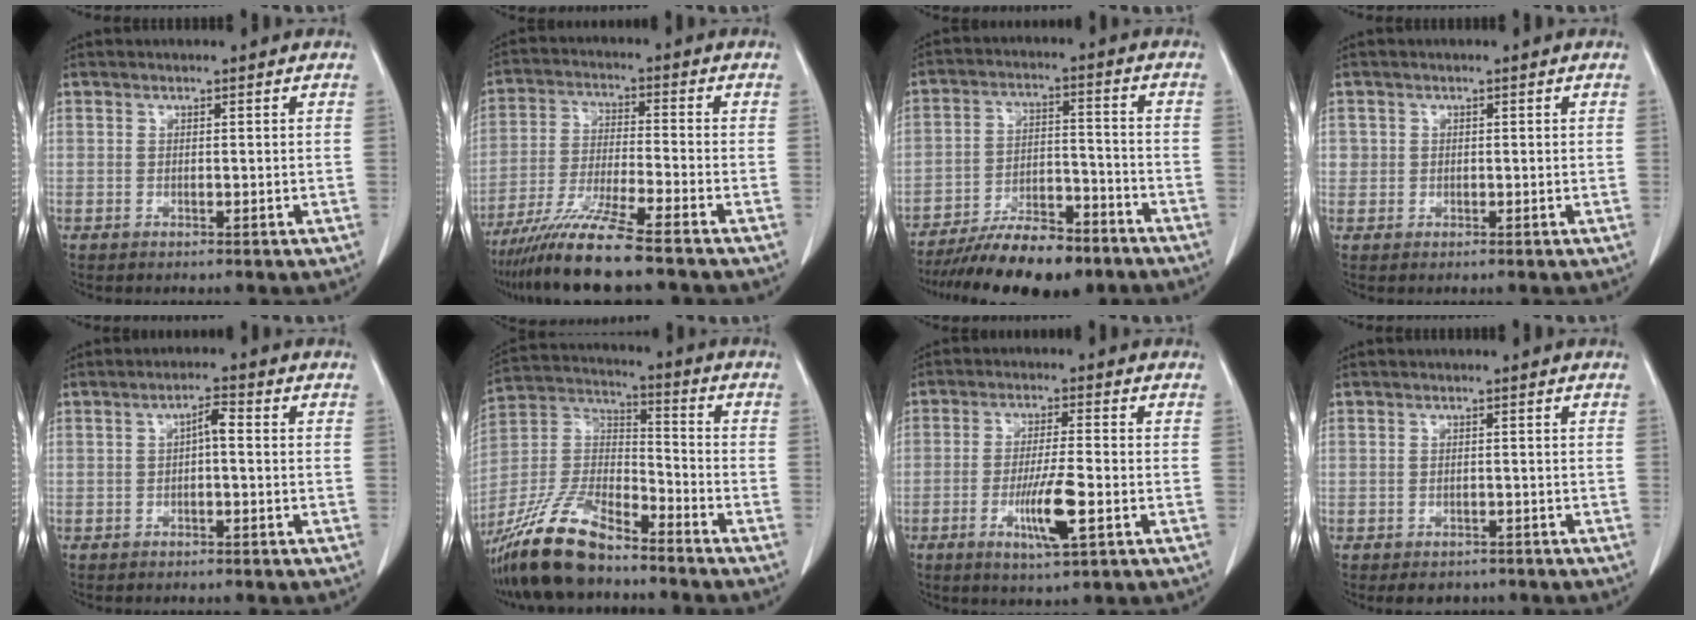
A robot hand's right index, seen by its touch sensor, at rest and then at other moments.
{"total": 11.1, "force": [-8.8, -0.8, 6.8], "torque": [-0.125, -0.032, -0.158]}
{"total": 13.4, "force": [-10.7, 4.0, 6.9], "torque": [-0.102, 0.008, -0.177]}
{"total": 1.4, "force": [0.3, 1.4, 0.2], "torque": [0.009, 0.003, 0.001]}
{"total": 2.5, "force": [-0.1, 0.6, 2.4], "torque": [-0.041, 0.010, -0.001]}
{"total": 16.1, "force": [-12.8, 4.2, 8.8], "torque": [-0.189, -0.004, -0.243]}
{"total": 7.8, "force": [-2.7, 0.5, 7.3], "torque": [-0.134, -0.015, -0.047]}
{"total": 3.2, "force": [-2.5, 2.0, 0.4], "torque": [-0.002, 0.004, -0.032]}